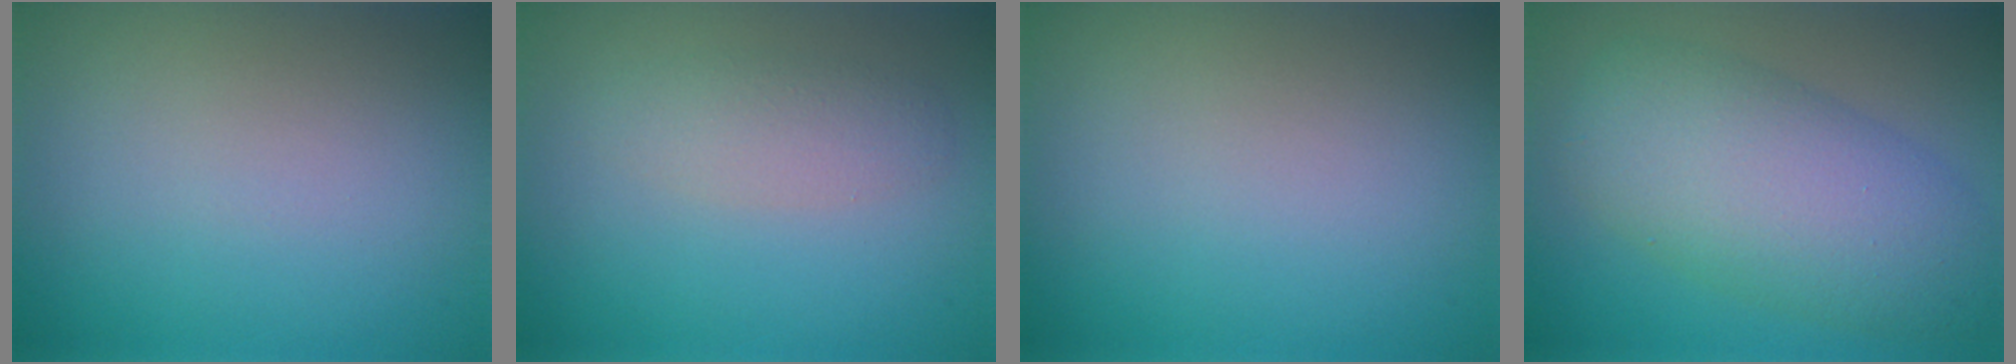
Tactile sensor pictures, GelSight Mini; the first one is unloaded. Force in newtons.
{"total": 2.3, "press": 2.3, "slide": 0.1}
{"total": 0.0}
{"total": 8.4, "press": 8.4, "slide": 0.0}